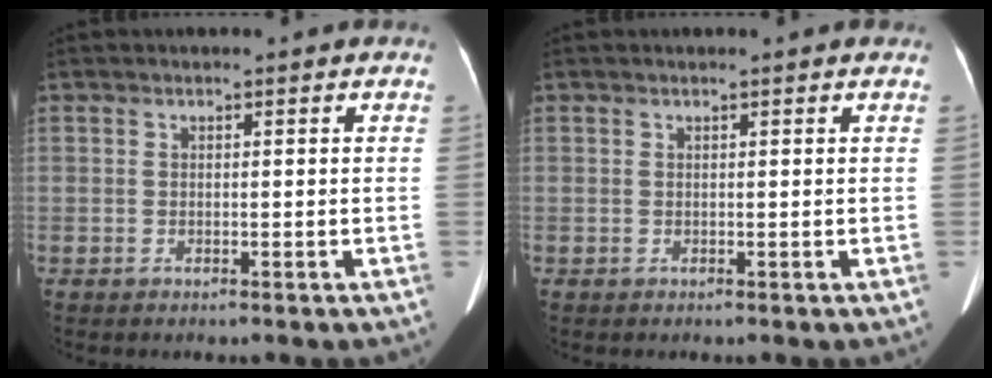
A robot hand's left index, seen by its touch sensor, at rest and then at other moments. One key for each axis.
{"total": 2.2, "fx": 1.9, "fy": 0.1, "fz": 1.0, "tx": -0.016, "ty": 0.013, "tz": 0.017}